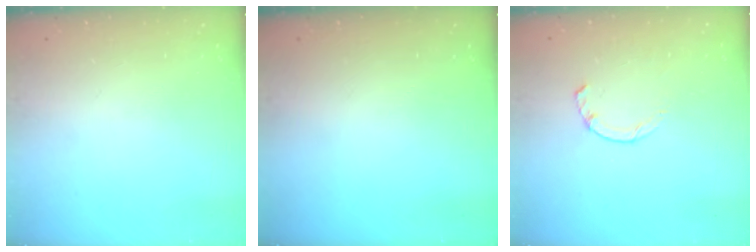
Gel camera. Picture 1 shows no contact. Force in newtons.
{"total": 0.0}
{"total": 1.9, "press": 1.9, "slide": 0.3}